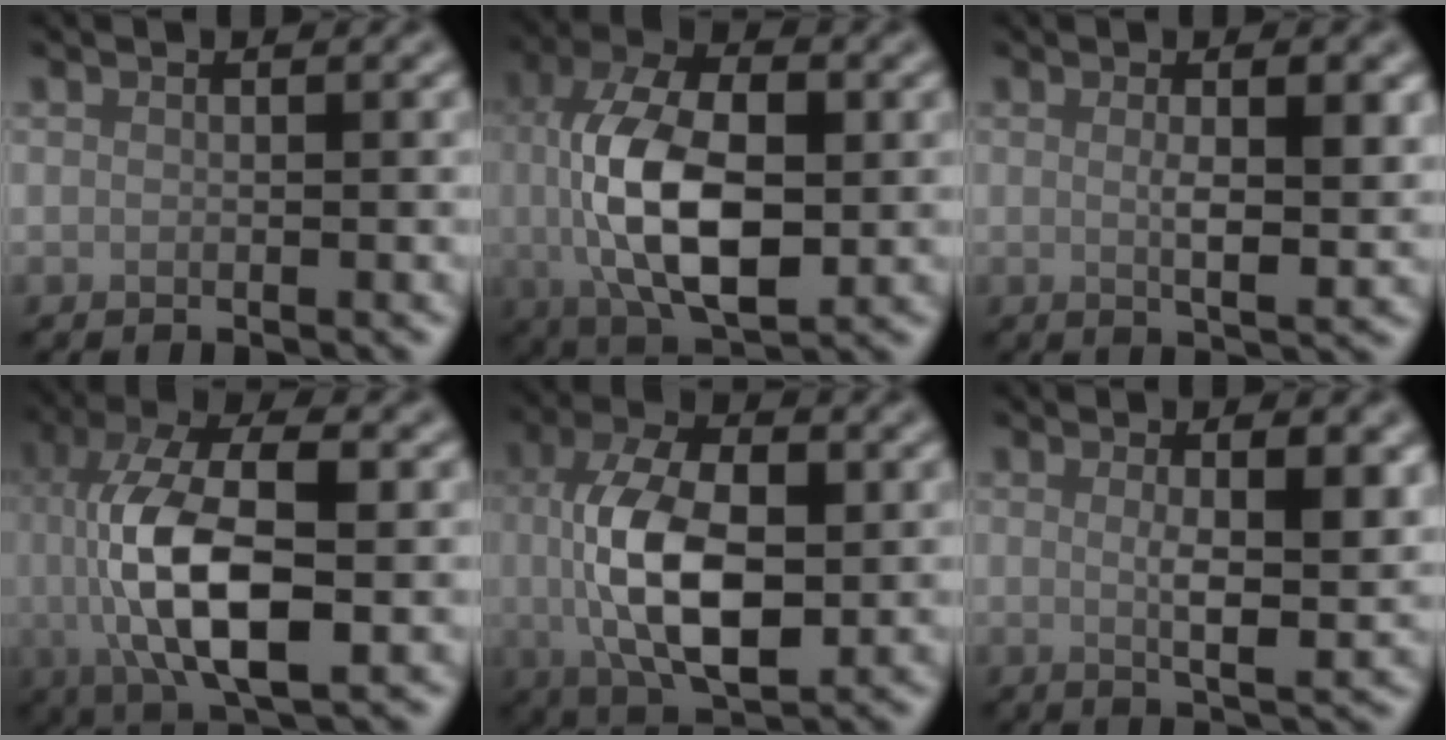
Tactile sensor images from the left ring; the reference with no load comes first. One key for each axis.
{"total": 11.2, "fx": -0.1, "fy": 5.9, "fz": 9.6, "tx": -0.179, "ty": -0.001, "tz": -0.003}
{"total": 3.7, "fx": 0.6, "fy": 0.8, "fz": 3.6, "tx": -0.058, "ty": -0.006, "tz": 0.011}
{"total": 11.0, "fx": -0.5, "fy": 4.3, "fz": 10.2, "tx": -0.190, "ty": 0.006, "tz": -0.010}
{"total": 10.2, "fx": 0.0, "fy": 5.4, "fz": 8.6, "tx": -0.172, "ty": -0.005, "tz": 0.002}
{"total": 4.8, "fx": 0.9, "fy": 1.2, "fz": 4.6, "tx": -0.070, "ty": -0.005, "tz": 0.018}